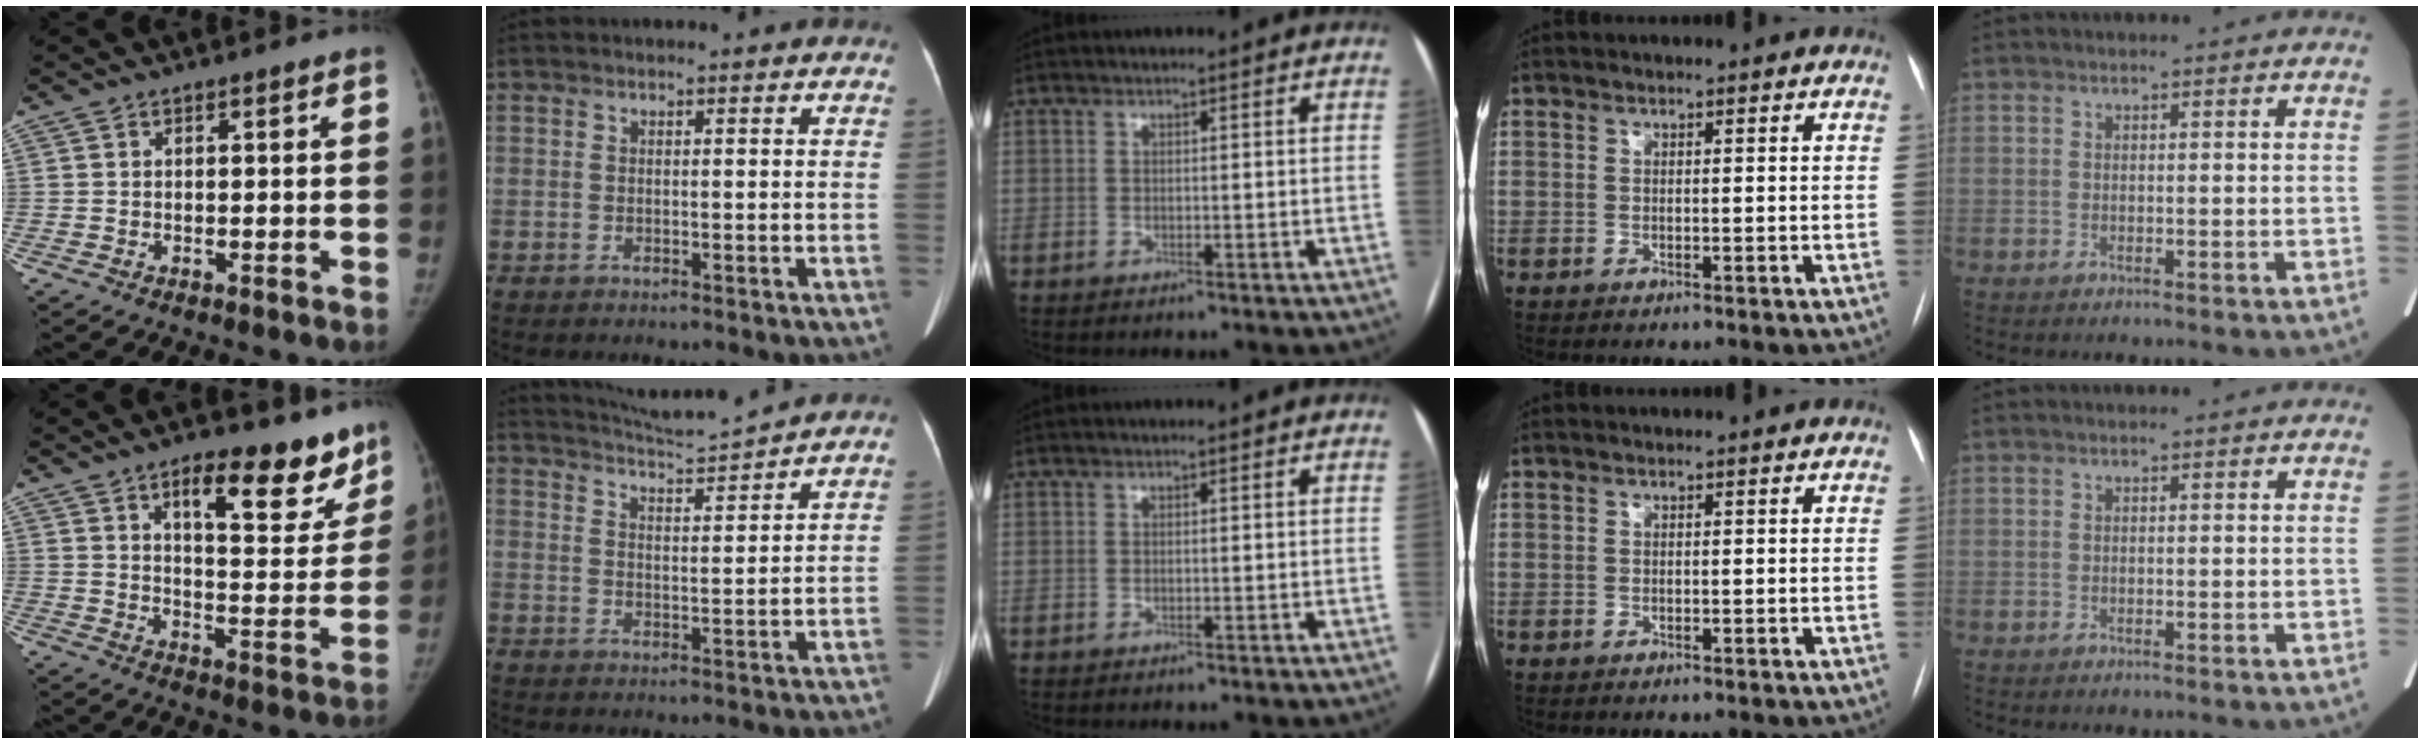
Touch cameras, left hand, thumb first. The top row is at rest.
{"thumb": {"total": 15.1, "force": [10.2, 5.9, 9.5], "torque": [-0.068, -0.062, 0.146]}, "index": {"total": 7.4, "force": [7.1, -1.6, 0.7], "torque": [-0.030, -0.003, 0.126]}}